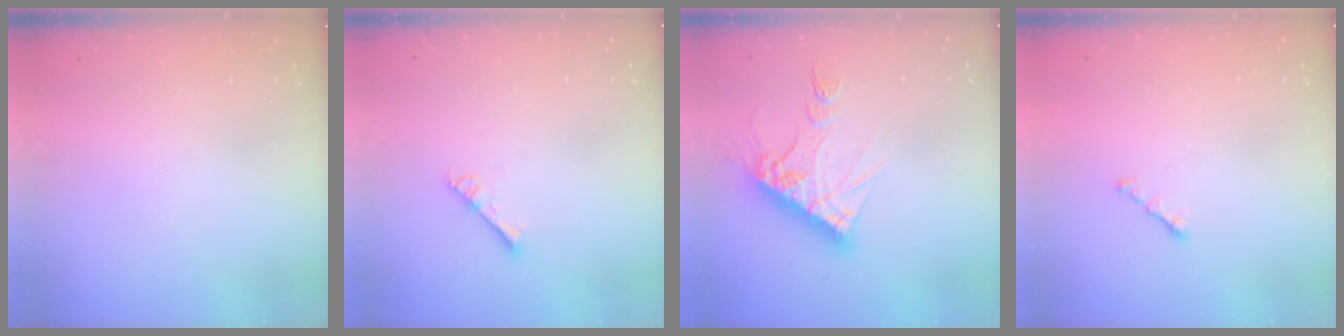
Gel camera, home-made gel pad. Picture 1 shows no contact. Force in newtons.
{"total": 4.1, "press": 4.0, "slide": 0.5}
{"total": 12.9, "press": 12.8, "slide": 1.3}
{"total": 1.2, "press": 1.1, "slide": 0.5}